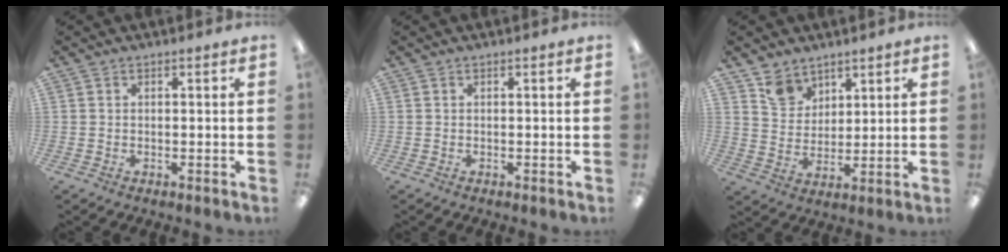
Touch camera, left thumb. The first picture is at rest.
{"total": 0.0}
{"total": 7.8, "force": [5.5, 5.4, 1.1], "torque": [-0.020, -0.031, 0.104]}